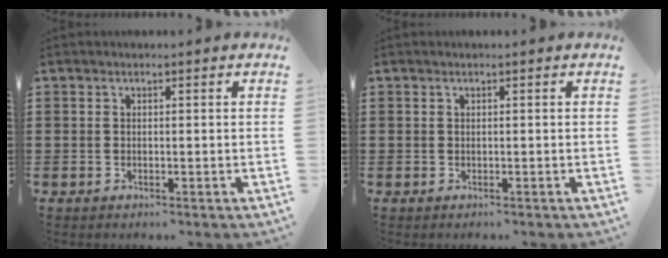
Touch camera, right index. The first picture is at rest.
{"total": 0.0}